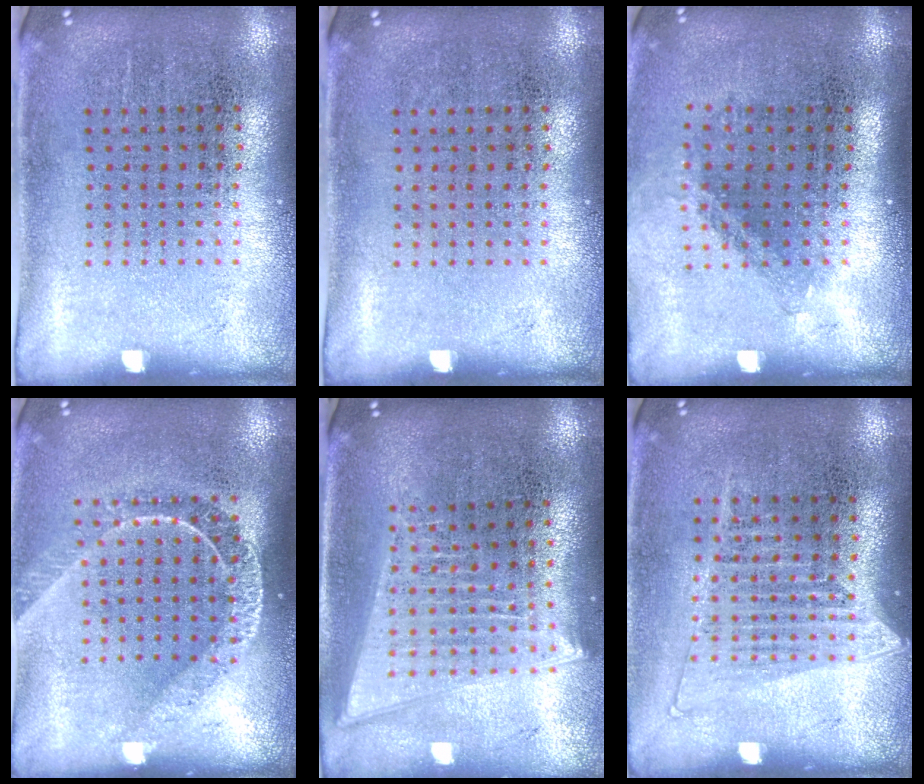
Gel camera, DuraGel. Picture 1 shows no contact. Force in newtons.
{"total": 0.0}
{"total": 1.4, "press": 1.0, "slide": 1.0}
{"total": 1.7, "press": 1.5, "slide": 0.9}
{"total": 2.0, "press": 1.7, "slide": 1.0}
{"total": 1.3, "press": 1.1, "slide": 0.6}